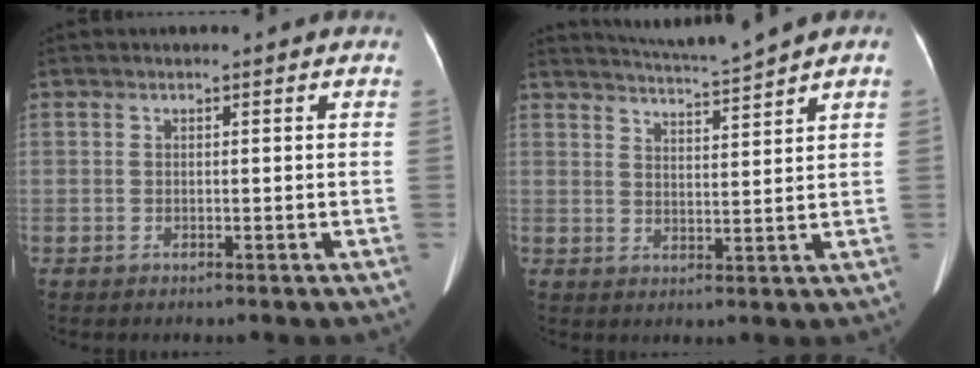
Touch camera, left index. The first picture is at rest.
{"total": 5.7, "force": [5.4, -1.4, 1.2], "torque": [-0.031, -0.003, 0.093]}